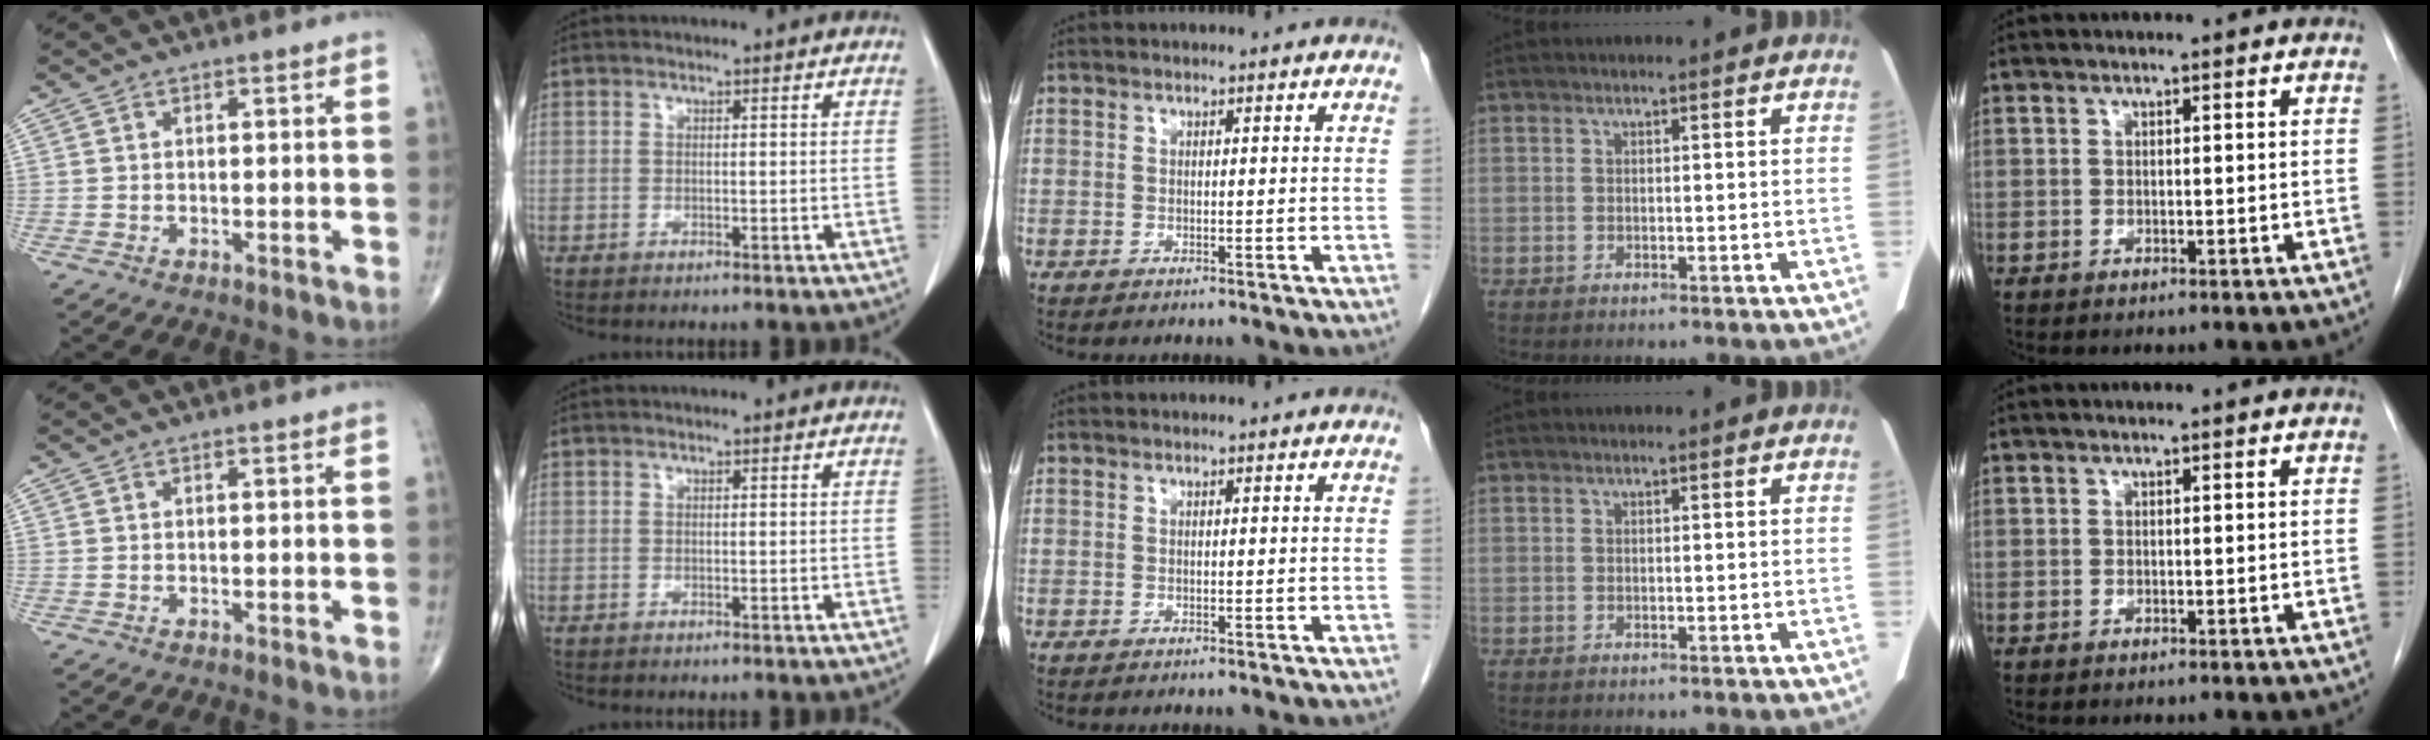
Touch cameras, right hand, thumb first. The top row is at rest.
{}